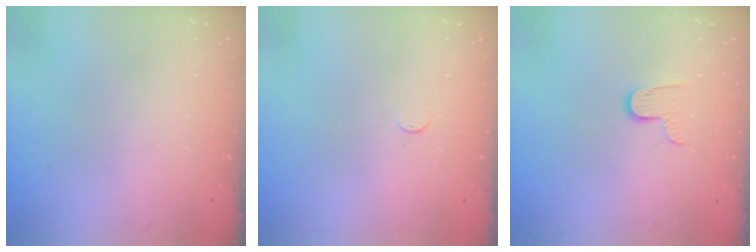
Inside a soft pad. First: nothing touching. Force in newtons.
{"total": 2.4, "press": 2.4, "slide": 0.3}
{"total": 6.9, "press": 6.8, "slide": 0.6}